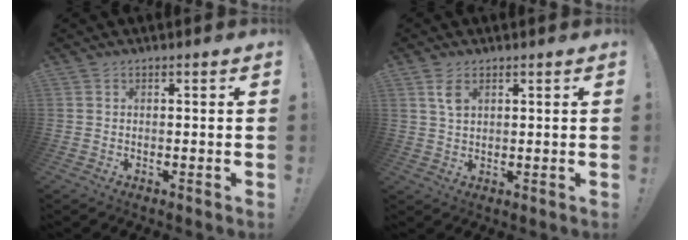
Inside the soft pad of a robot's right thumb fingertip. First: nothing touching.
{"total": 4.3, "force": [2.0, 2.1, 3.1], "torque": [-0.048, -0.008, 0.034]}